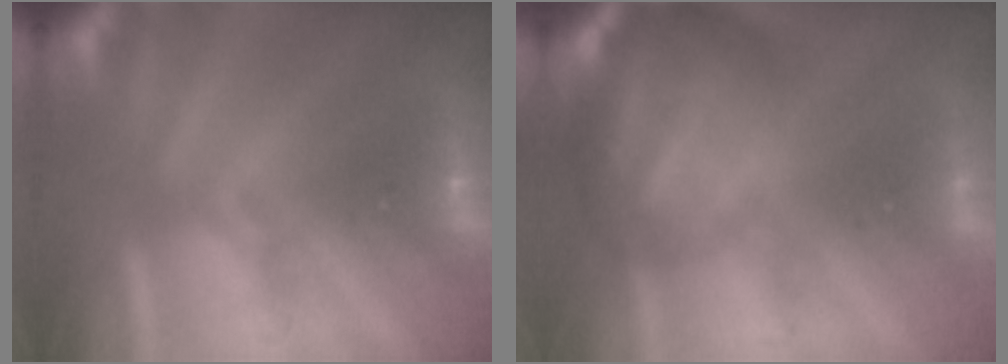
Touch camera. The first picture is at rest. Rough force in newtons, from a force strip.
{"total": 7.3}